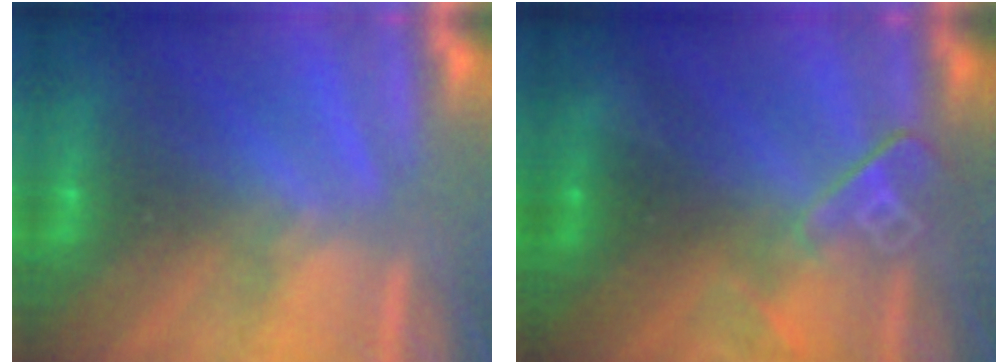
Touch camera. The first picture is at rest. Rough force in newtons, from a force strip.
{"total": 2.6}